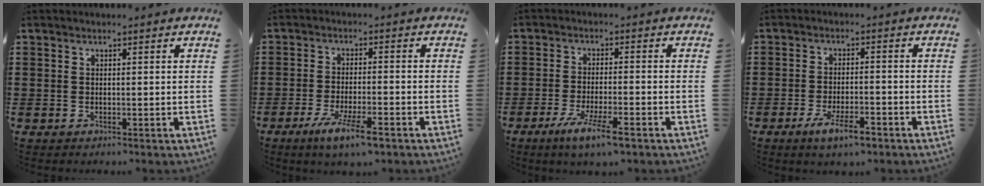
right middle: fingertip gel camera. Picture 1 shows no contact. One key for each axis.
{"total": 6.0, "fx": -3.7, "fy": 0.9, "fz": 4.6, "tx": -0.092, "ty": -0.010, "tz": -0.066}
{"total": 5.7, "fx": -3.6, "fy": 0.7, "fz": 4.4, "tx": -0.089, "ty": -0.011, "tz": -0.064}
{"total": 5.2, "fx": -3.1, "fy": 1.5, "fz": 3.9, "tx": -0.073, "ty": 0.001, "tz": -0.056}